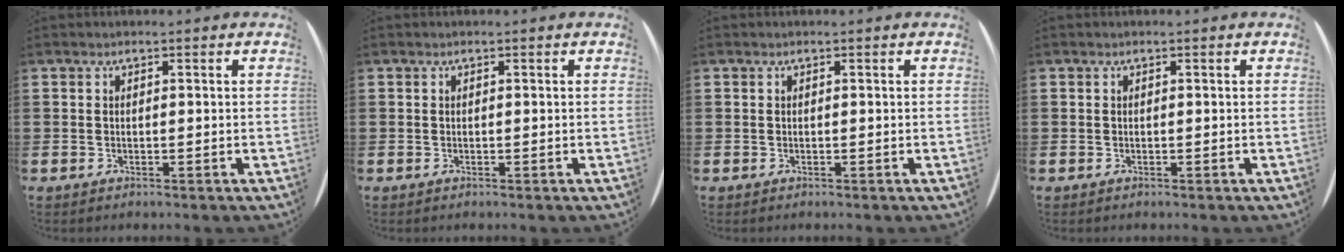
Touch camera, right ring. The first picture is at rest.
{"total": 0.0}
{"total": 0.0}
{"total": 0.0}